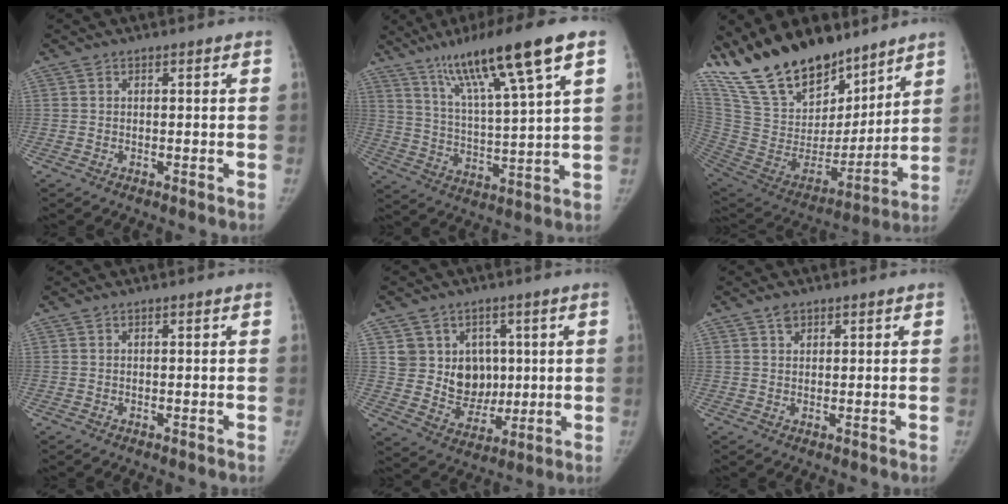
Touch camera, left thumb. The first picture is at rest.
{"total": 17.2, "force": [10.1, 1.4, 13.8], "torque": [-0.233, -0.031, 0.176]}
{"total": 27.6, "force": [21.3, 11.7, 13.0], "torque": [-0.213, -0.084, 0.382]}
{"total": 0.0}
{"total": 10.3, "force": [2.5, 9.4, 3.4], "torque": [-0.002, -0.008, 0.056]}
{"total": 1.9, "force": [1.2, 1.3, 0.8], "torque": [-0.004, -0.005, 0.020]}